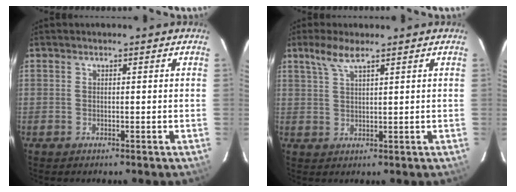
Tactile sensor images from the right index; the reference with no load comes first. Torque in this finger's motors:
{"motor_torque": [0.39, 0.39, 0.06, 0.06]}